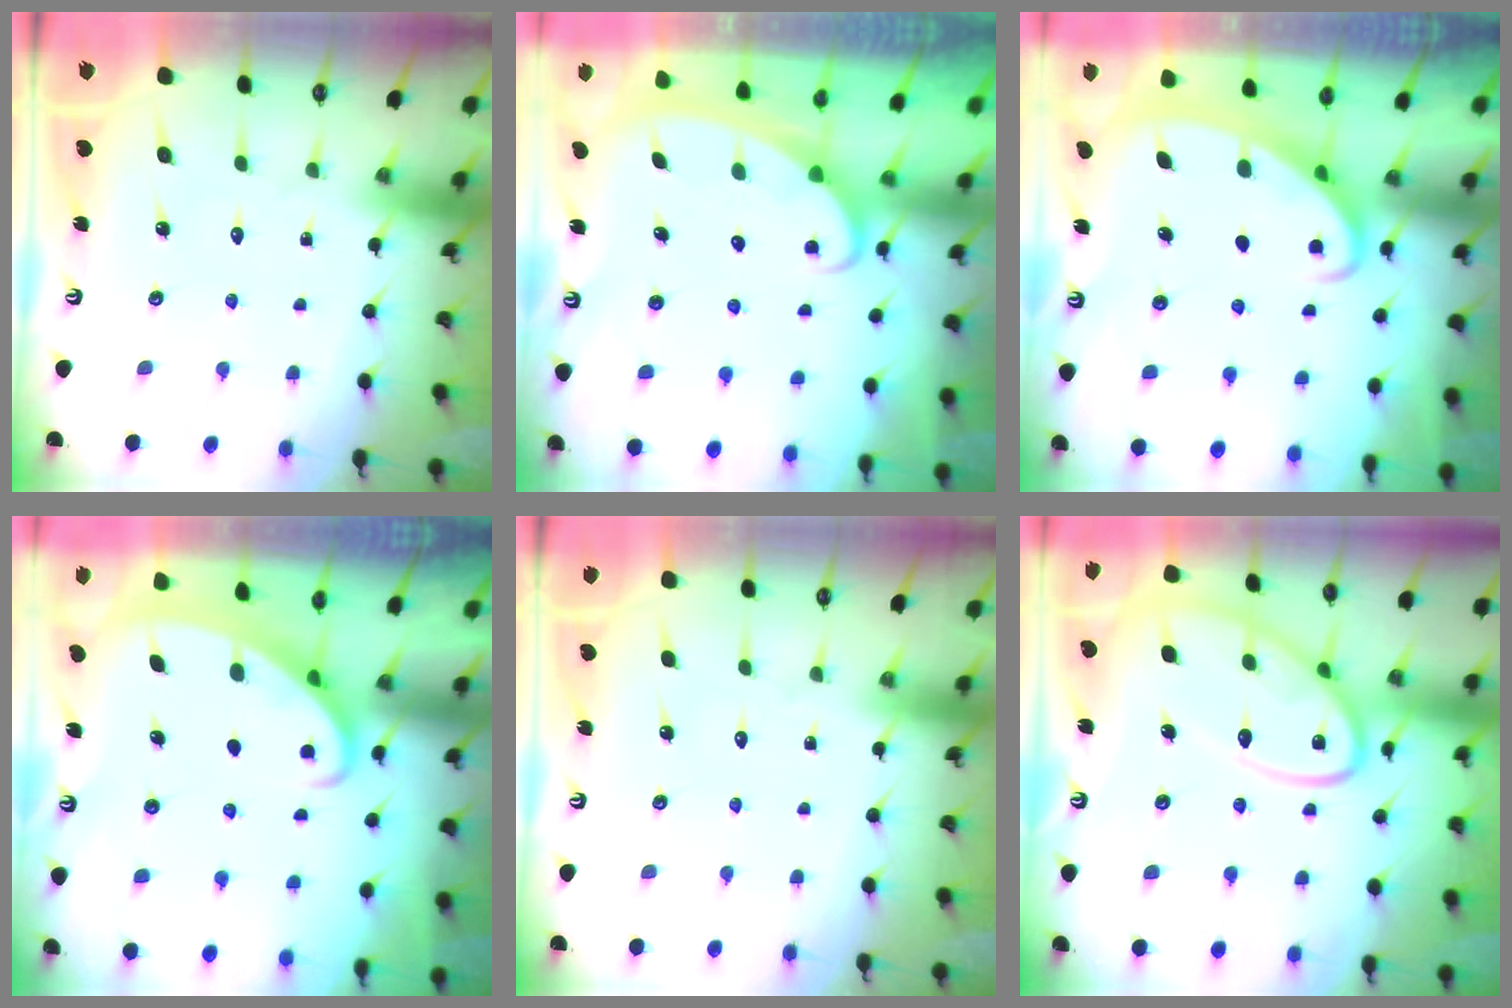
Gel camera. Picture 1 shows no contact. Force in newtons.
{"total": 2.5, "press": 2.4, "slide": 0.4}
{"total": 2.4, "press": 2.4, "slide": 0.4}
{"total": 2.4, "press": 2.4, "slide": 0.2}
{"total": 0.0}
{"total": 14.0, "press": 14.0, "slide": 1.2}